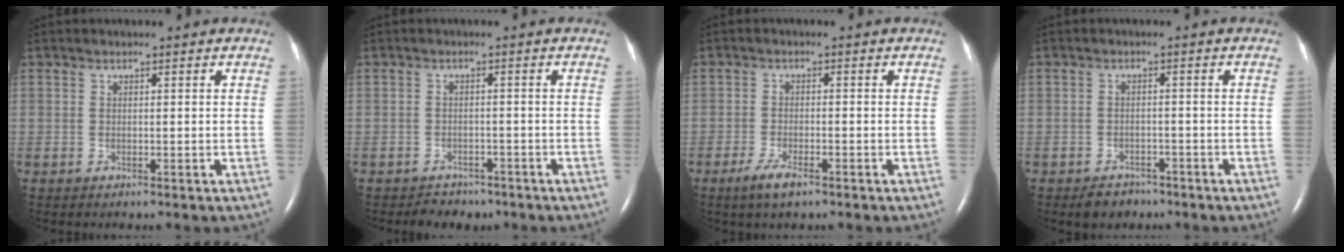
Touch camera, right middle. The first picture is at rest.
{"total": 3.3, "force": [-2.7, 2.0, 0.0], "torque": [-0.008, 0.006, -0.037]}
{"total": 3.7, "force": [-2.4, 0.8, 2.6], "torque": [-0.062, -0.006, -0.045]}
{"total": 3.1, "force": [-2.3, 2.0, 0.6], "torque": [-0.016, 0.004, -0.030]}